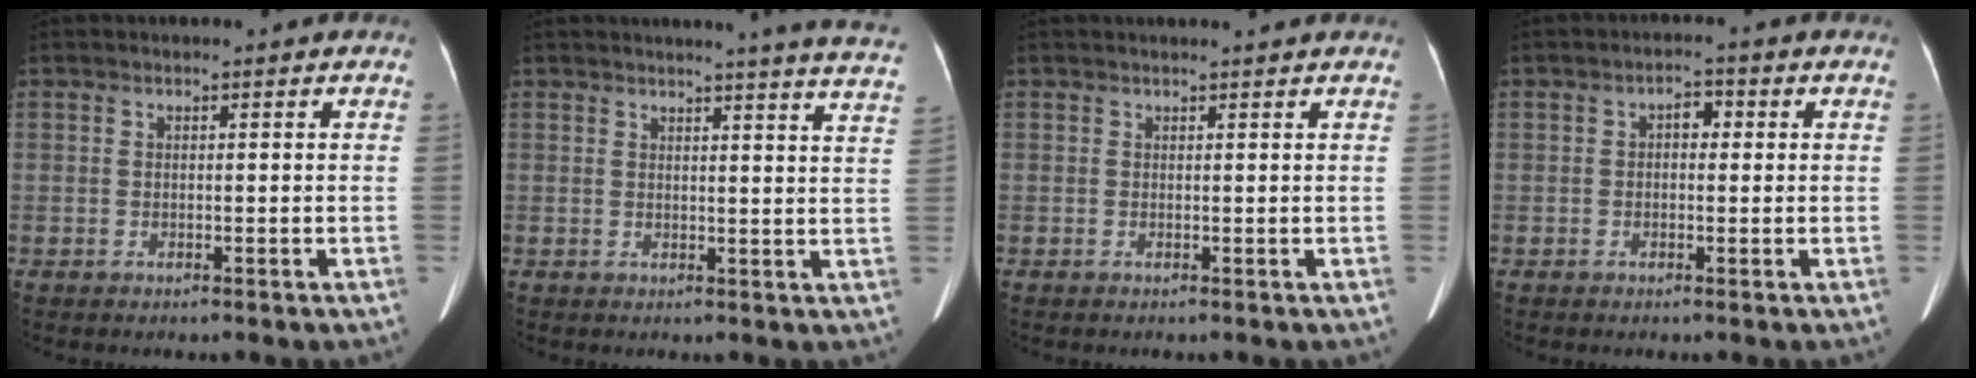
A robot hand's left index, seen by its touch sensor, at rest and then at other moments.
{"total": 14.5, "force": [13.5, -1.1, 5.3], "torque": [-0.065, -0.072, 0.134]}
{"total": 2.0, "force": [1.9, -0.2, 0.5], "torque": [-0.009, 0.010, 0.026]}
{"total": 2.9, "force": [0.3, 1.6, 2.4], "torque": [-0.035, 0.021, 0.000]}